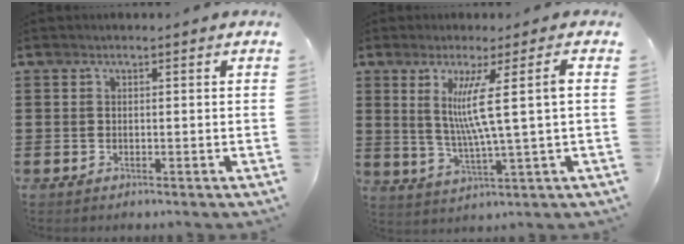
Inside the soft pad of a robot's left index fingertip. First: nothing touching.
{"total": 8.8, "force": [2.1, 0.1, 8.6], "torque": [-0.166, 0.001, 0.028]}